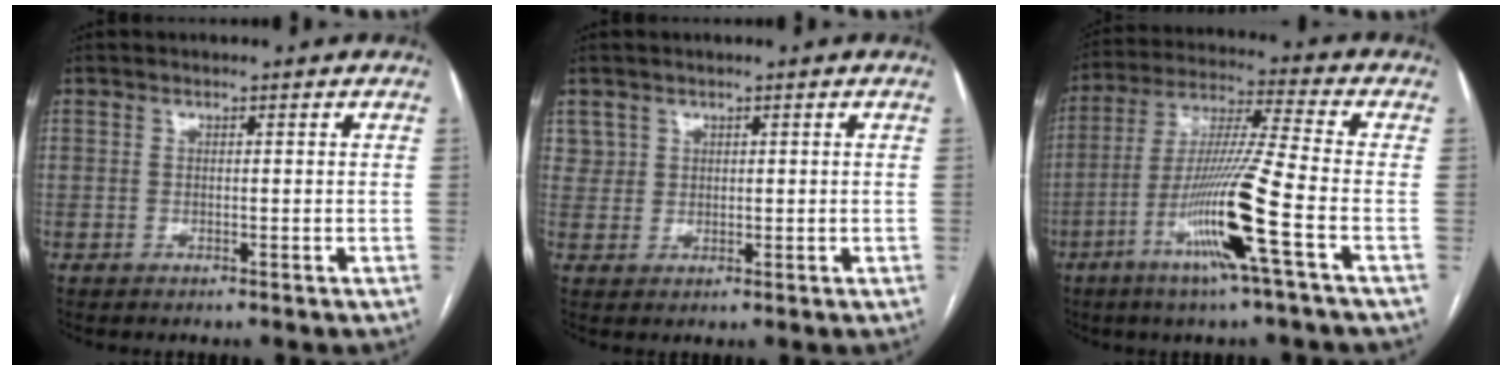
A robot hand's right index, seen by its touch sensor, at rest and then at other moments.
{"total": 2.3, "force": [1.3, 1.9, -0.3], "torque": [0.019, 0.005, 0.017]}
{"total": 14.4, "force": [-5.7, -1.5, 13.2], "torque": [-0.260, -0.015, -0.111]}